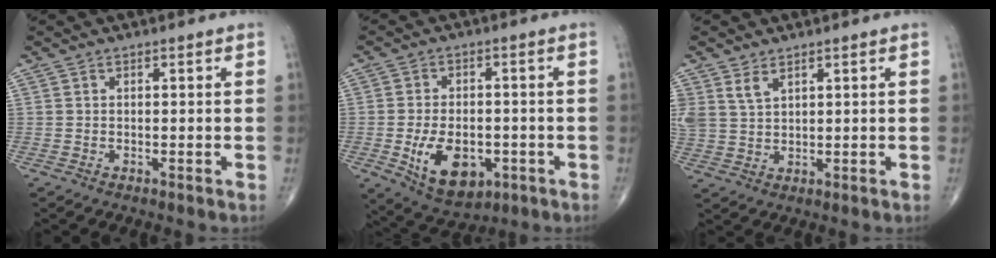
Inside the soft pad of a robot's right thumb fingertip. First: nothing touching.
{"total": 12.0, "force": [-3.4, 7.4, 8.8], "torque": [-0.126, 0.004, -0.040]}
{"total": 4.5, "force": [2.7, 2.6, 2.4], "torque": [-0.045, -0.009, 0.064]}